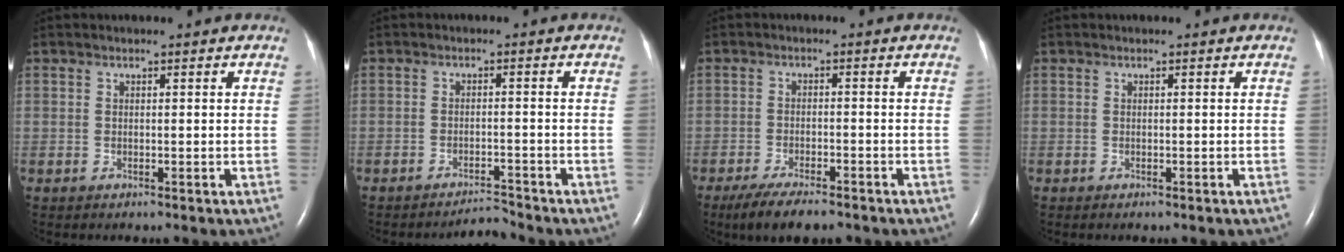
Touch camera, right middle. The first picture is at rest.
{"total": 2.5, "force": [-2.4, -0.5, -0.3], "torque": [0.004, -0.008, -0.036]}
{"total": 7.5, "force": [-5.9, 1.8, 4.3], "torque": [-0.072, -0.014, -0.094]}
{"total": 0.6, "force": [-0.5, 0.2, 0.3], "torque": [-0.005, -0.001, -0.005]}